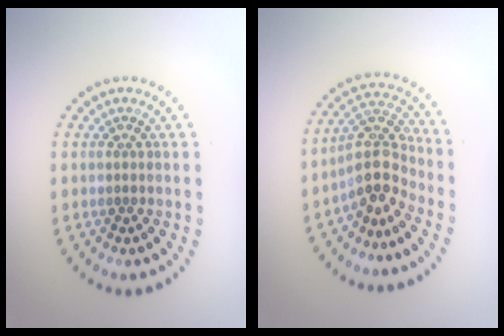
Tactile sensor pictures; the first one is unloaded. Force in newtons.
{"total": 3.9, "press": 3.3, "slide": 2.1}